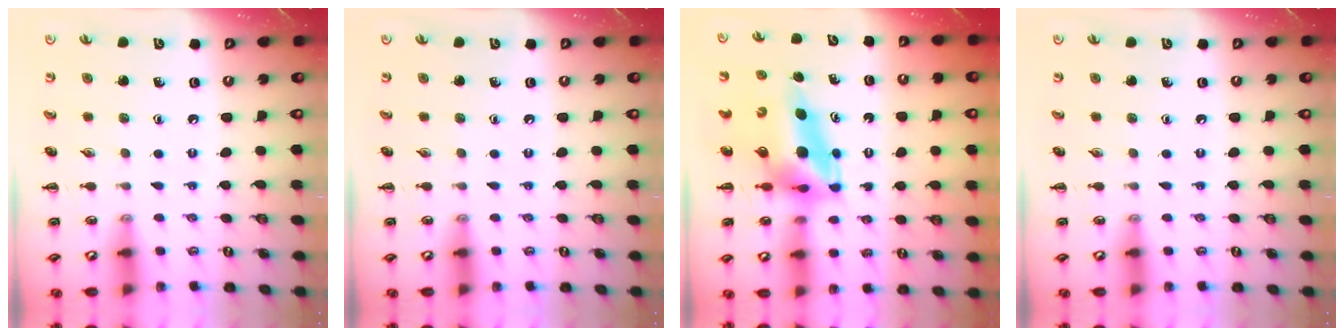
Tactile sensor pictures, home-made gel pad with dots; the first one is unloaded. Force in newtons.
{"total": 0.0}
{"total": 7.9, "press": 7.6, "slide": 2.3}
{"total": 0.0}